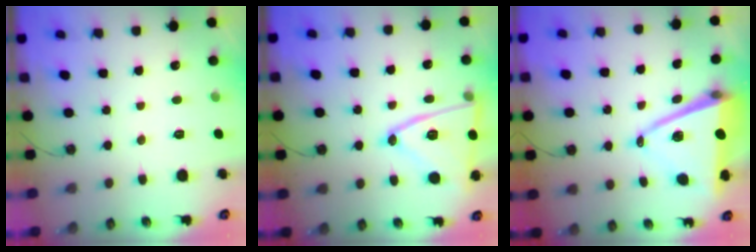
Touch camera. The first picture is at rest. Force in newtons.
{"total": 16.9, "press": 16.7, "slide": 2.0}
{"total": 12.8, "press": 12.1, "slide": 4.3}